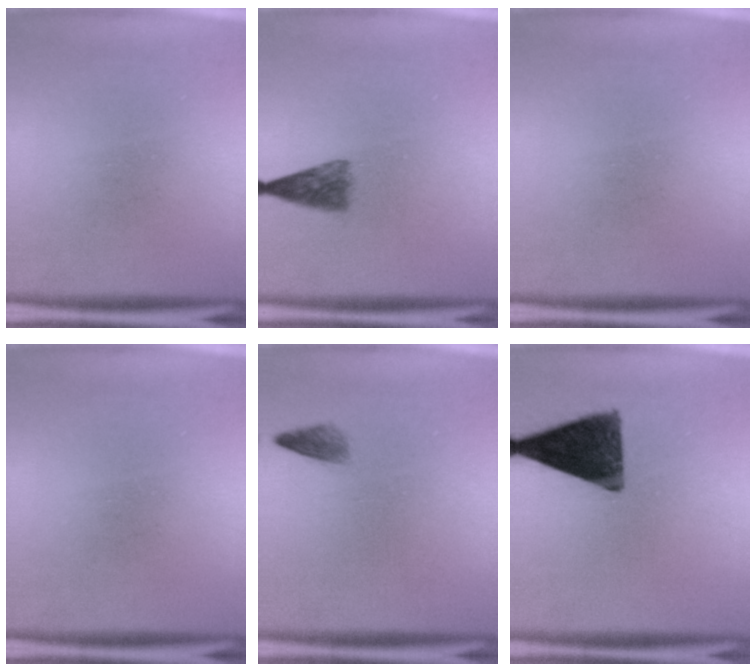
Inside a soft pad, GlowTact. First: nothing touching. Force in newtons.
{"total": 3.4}
{"total": 0.0}
{"total": 0.0}
{"total": 1.5}
{"total": 12.8}